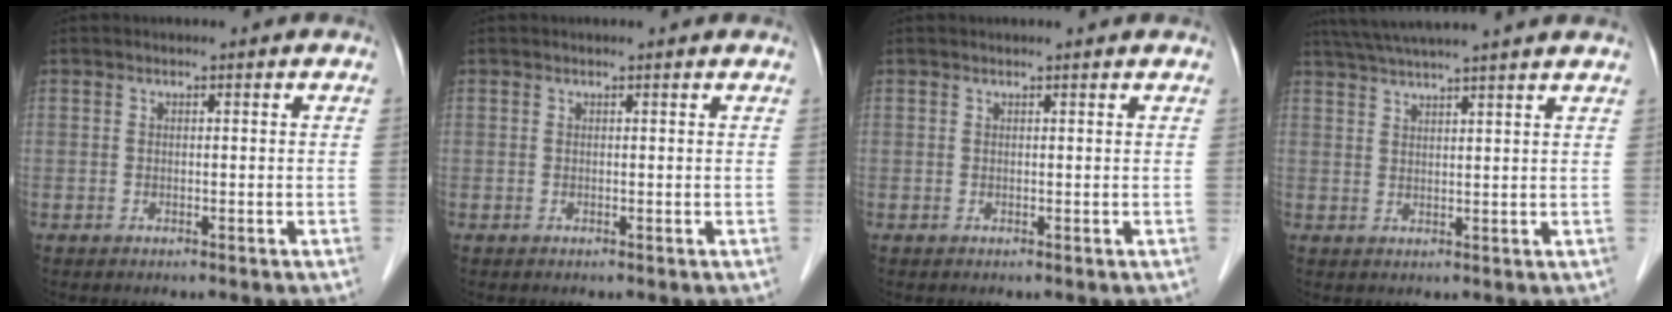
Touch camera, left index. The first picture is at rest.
{"total": 0.6, "force": [0.5, 0.0, 0.1], "torque": [-0.006, 0.001, 0.004]}
{"total": 1.5, "force": [1.4, 0.0, 0.4], "torque": [-0.012, 0.010, 0.015]}
{"total": 11.9, "force": [10.3, -1.0, 5.9], "torque": [-0.103, 0.036, 0.140]}